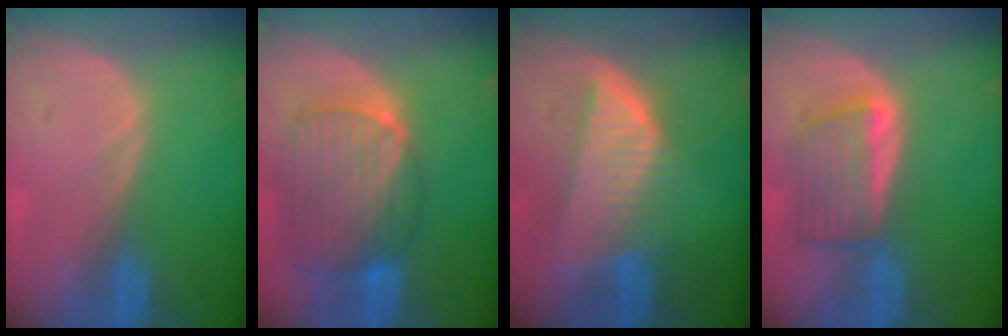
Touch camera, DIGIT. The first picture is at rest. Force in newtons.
{"total": 10.7, "press": 9.2, "slide": 5.4}
{"total": 8.4, "press": 7.4, "slide": 4.0}
{"total": 6.0, "press": 6.0, "slide": 0.7}